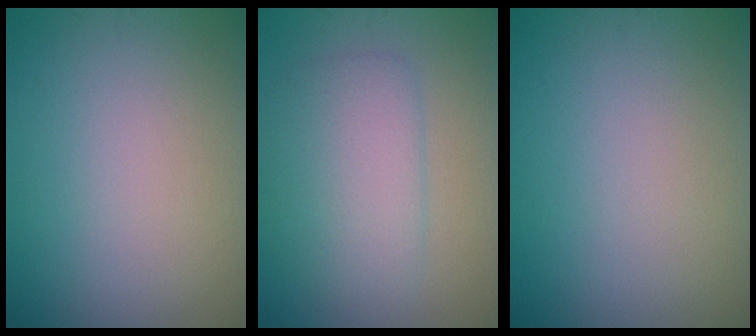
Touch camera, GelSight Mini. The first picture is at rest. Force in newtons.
{"total": 4.6, "press": 4.5, "slide": 0.2}
{"total": 0.0}